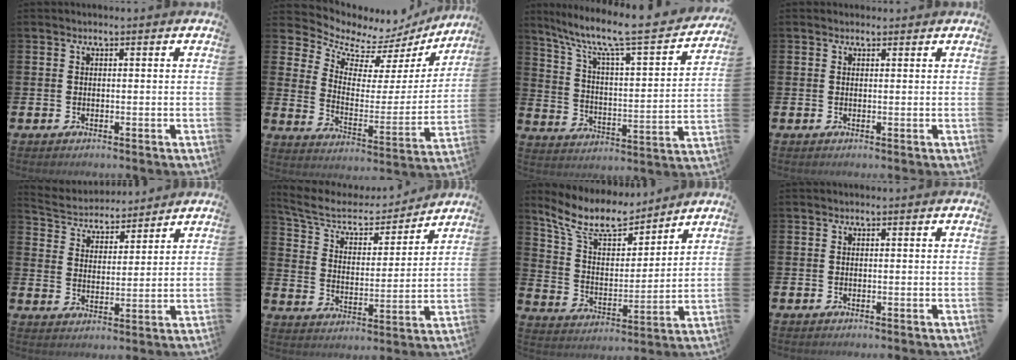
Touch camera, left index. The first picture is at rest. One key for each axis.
{"total": 7.4, "fx": 6.4, "fy": 3.5, "fz": 1.2, "tx": -0.049, "ty": -0.058, "tz": 0.106}
{"total": 8.0, "fx": 7.5, "fy": 0.0, "fz": 2.8, "tx": -0.080, "ty": -0.066, "tz": 0.121}
{"total": 0.7, "fx": 0.6, "fy": 0.4, "fz": 0.0, "tx": 0.014, "ty": 0.000, "tz": 0.008}
{"total": 4.4, "fx": 4.2, "fy": 1.3, "fz": -0.4, "tx": -0.016, "ty": -0.034, "tz": 0.069}
{"total": 7.7, "fx": 6.8, "fy": 3.0, "fz": 2.2, "tx": -0.074, "ty": -0.052, "tz": 0.113}
{"total": 10.0, "fx": 8.9, "fy": 3.2, "fz": 3.3, "tx": -0.099, "ty": -0.056, "tz": 0.157}
{"total": 0.0}